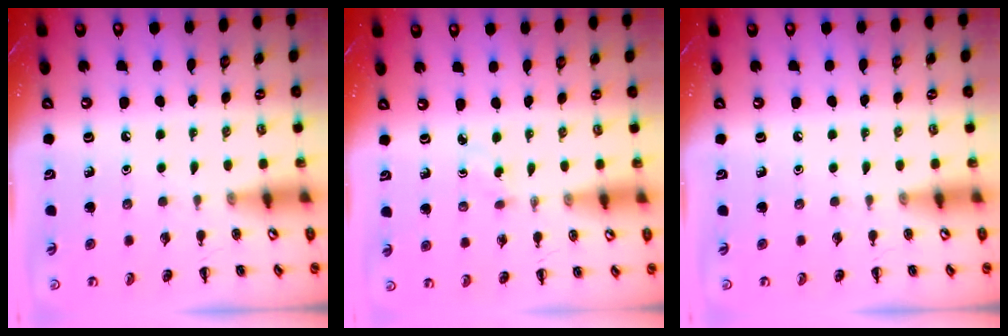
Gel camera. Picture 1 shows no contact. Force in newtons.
{"total": 1.3, "press": 1.1, "slide": 0.7}
{"total": 0.0}